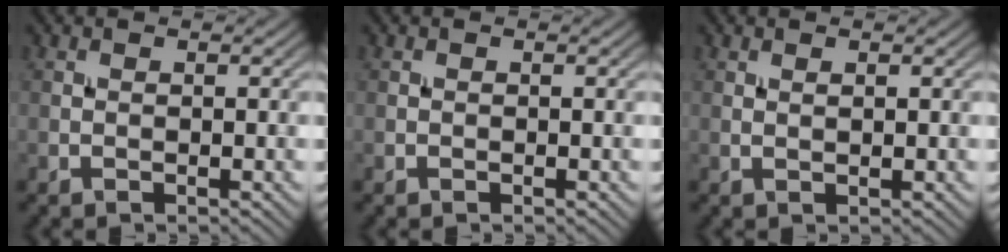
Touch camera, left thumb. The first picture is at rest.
{"total": 0.0}
{"total": 0.8, "force": [0.5, 0.1, 0.6], "torque": [-0.012, 0.000, 0.010]}